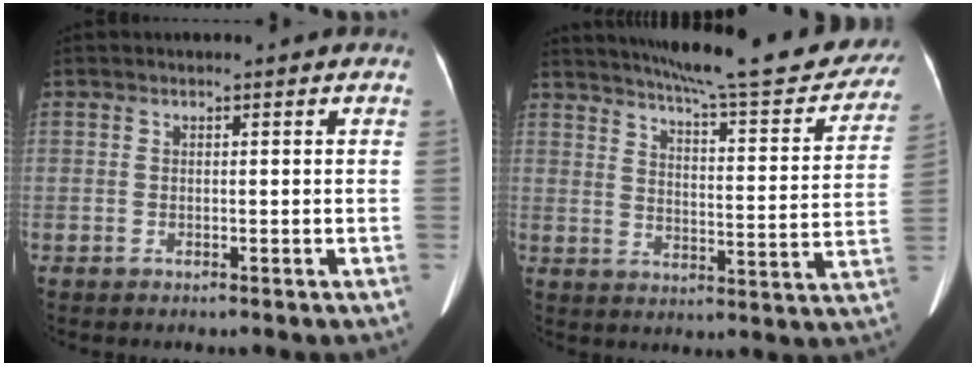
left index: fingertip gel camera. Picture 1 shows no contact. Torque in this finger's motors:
{"motor_torque": [0.32, -0.74, 0.25, 0.10]}